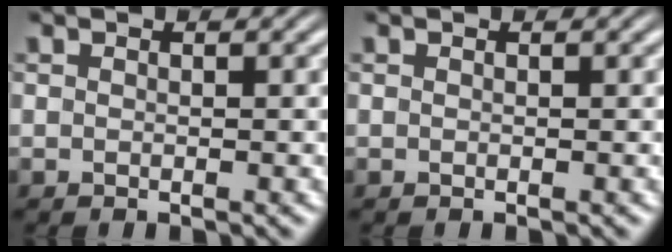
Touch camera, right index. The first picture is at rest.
{"total": 0.0}